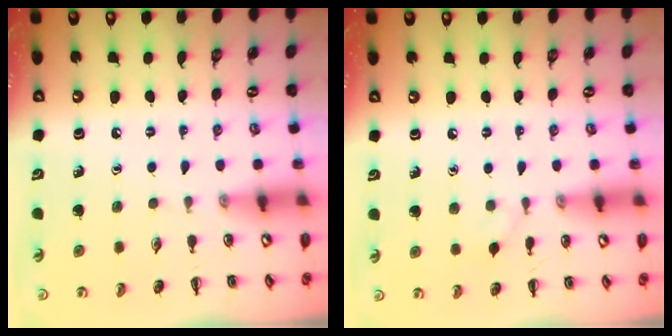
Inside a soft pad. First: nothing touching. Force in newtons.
{"total": 3.6, "press": 3.5, "slide": 1.0}